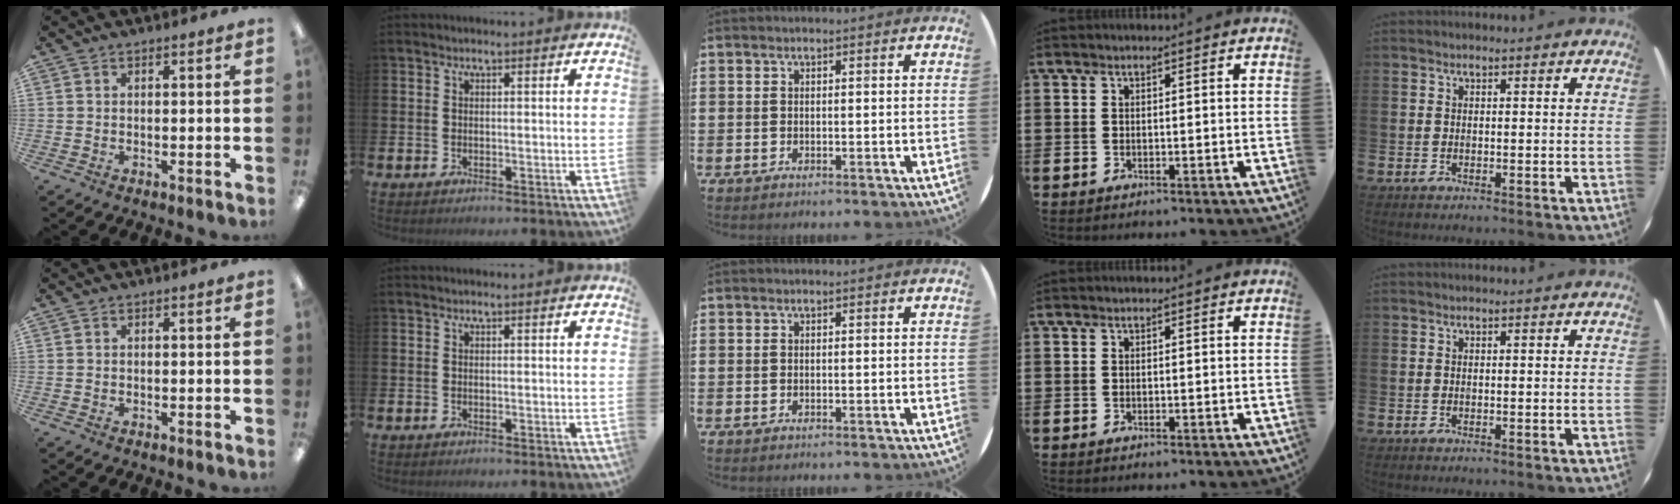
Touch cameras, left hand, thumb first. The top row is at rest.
{}